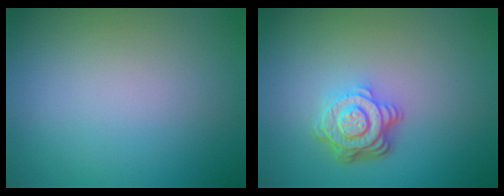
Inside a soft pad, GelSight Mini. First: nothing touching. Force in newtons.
{"total": 4.6, "press": 3.4, "slide": 3.0}